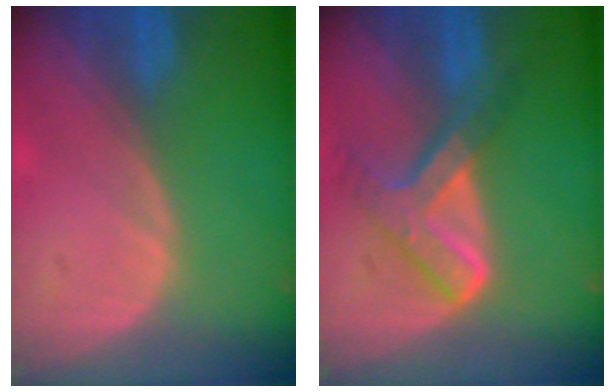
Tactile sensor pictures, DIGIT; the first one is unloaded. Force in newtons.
{"total": 7.6, "press": 6.3, "slide": 4.3}